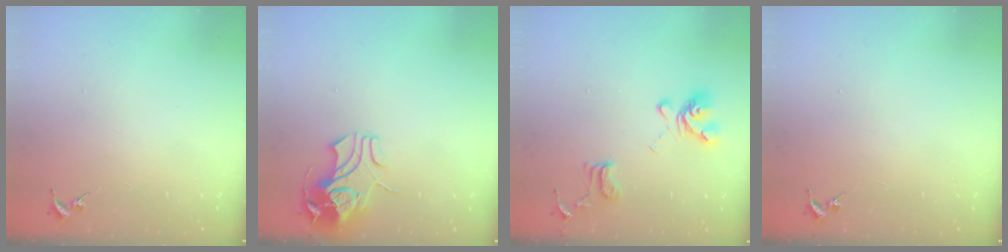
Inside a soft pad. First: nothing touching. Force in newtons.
{"total": 9.0, "press": 8.9, "slide": 0.9}
{"total": 15.0, "press": 14.9, "slide": 1.6}
{"total": 0.0}